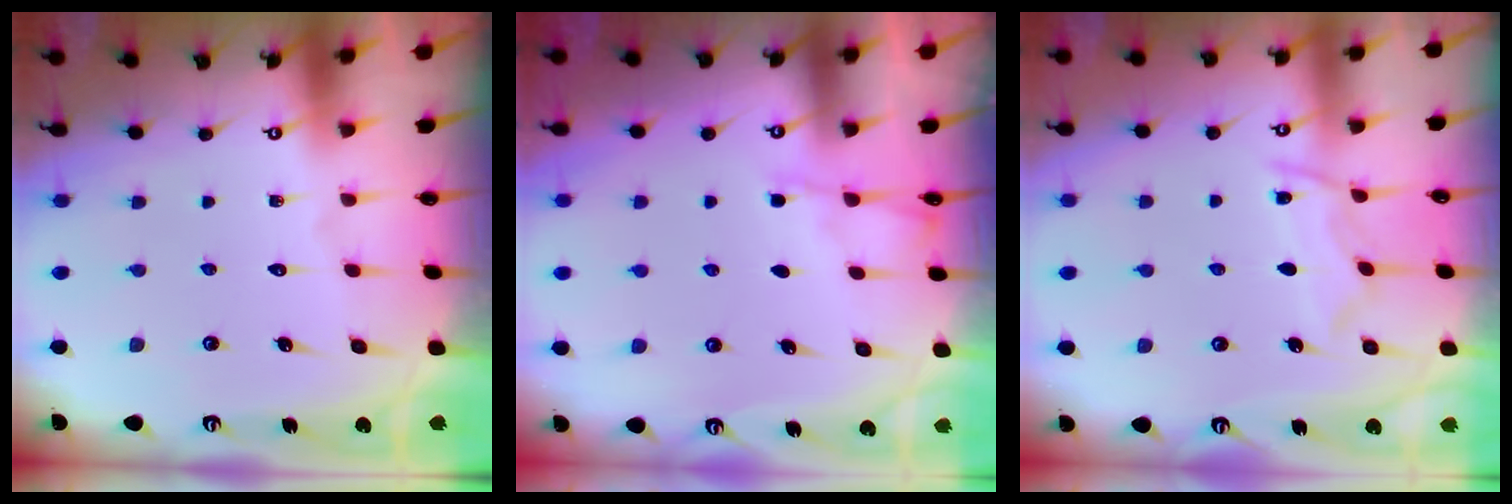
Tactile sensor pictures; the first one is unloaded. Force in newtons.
{"total": 2.6, "press": 2.5, "slide": 0.4}
{"total": 7.3, "press": 7.3, "slide": 0.7}